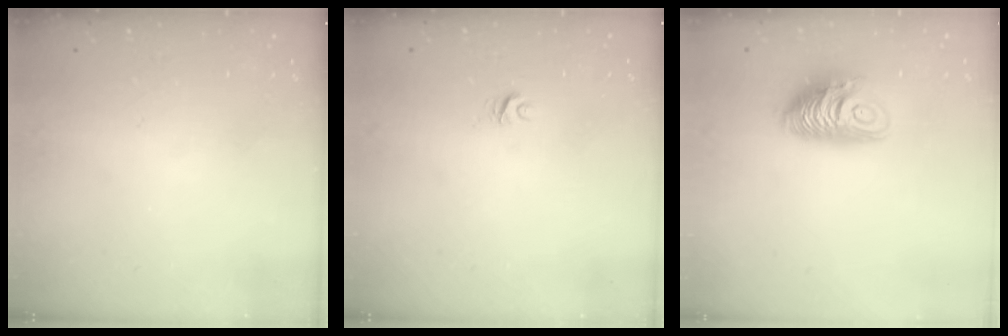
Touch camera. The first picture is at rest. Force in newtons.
{"total": 3.7, "press": 3.7, "slide": 0.2}
{"total": 11.0, "press": 11.0, "slide": 0.8}